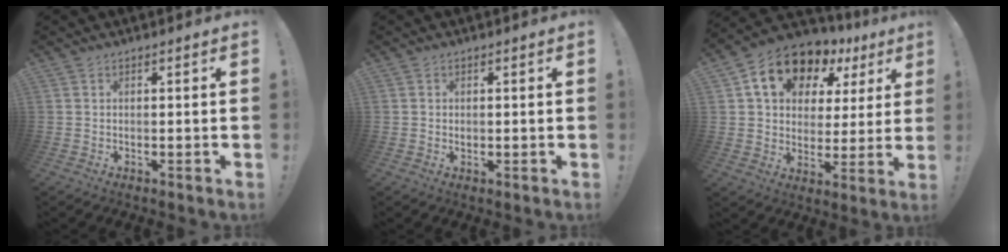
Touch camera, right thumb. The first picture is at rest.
{"total": 0.7, "force": [0.0, 0.7, 0.1], "torque": [-0.002, 0.002, 0.000]}
{"total": 15.8, "force": [8.9, 10.2, 8.3], "torque": [-0.136, -0.044, 0.163]}